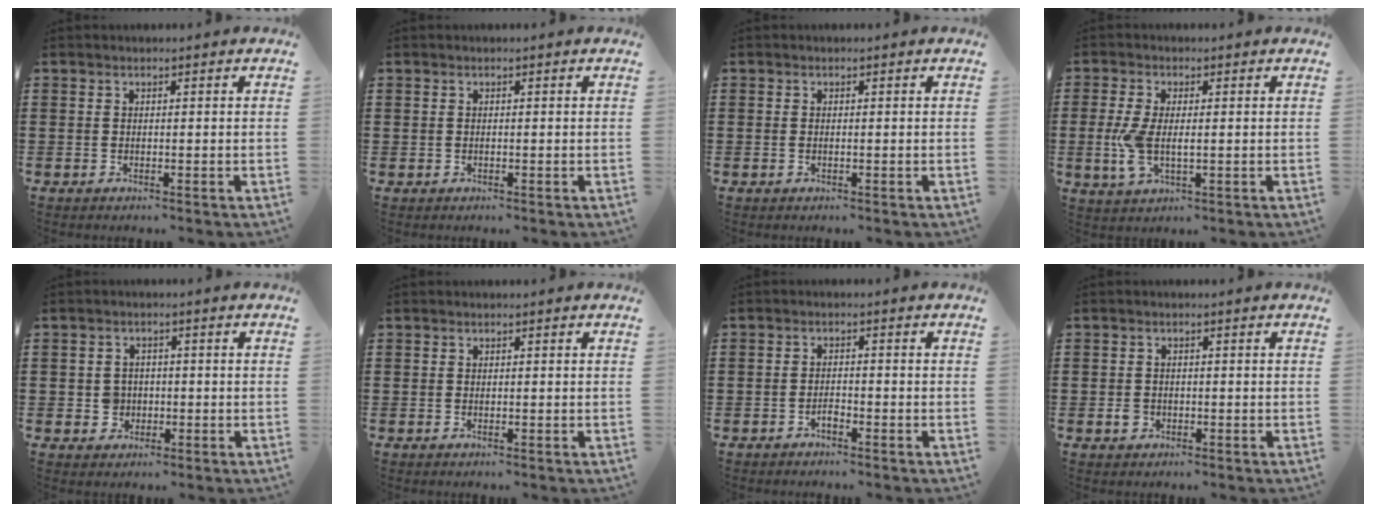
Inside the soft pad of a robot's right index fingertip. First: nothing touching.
{"total": 0.0}
{"total": 0.5, "force": [-0.1, 0.2, 0.4], "torque": [-0.012, -0.002, -0.001]}
{"total": 5.4, "force": [-0.3, 2.6, 4.8], "torque": [-0.115, -0.004, -0.011]}
{"total": 2.9, "force": [-0.6, 2.7, 0.9], "torque": [-0.027, 0.005, -0.014]}
{"total": 0.0}
{"total": 1.5, "force": [-1.1, 0.6, 0.8], "torque": [-0.018, -0.001, -0.022]}
{"total": 1.9, "force": [-0.6, 1.5, 0.9], "torque": [-0.018, 0.003, -0.013]}